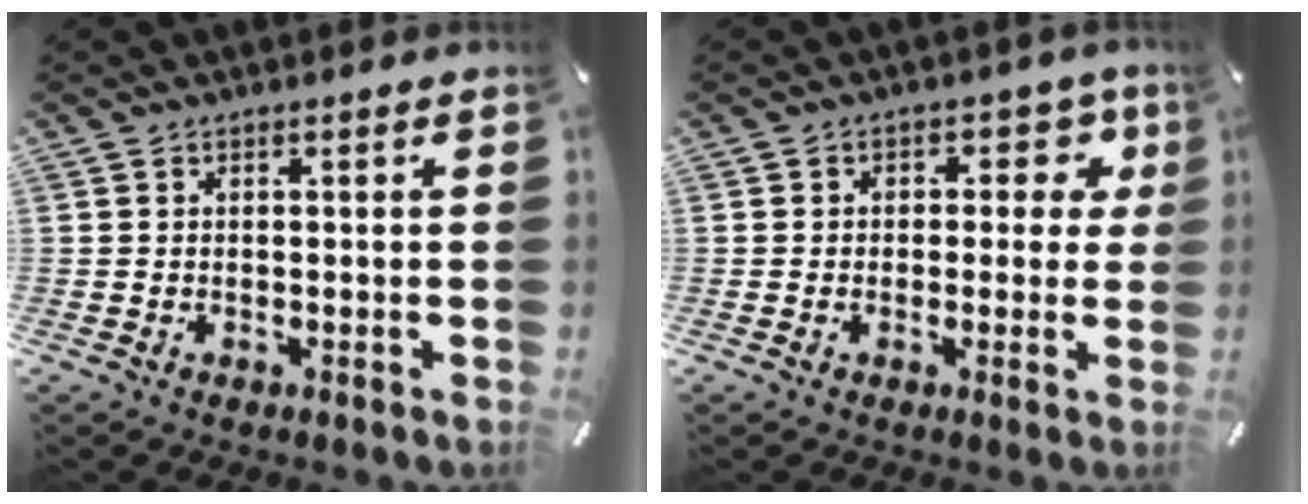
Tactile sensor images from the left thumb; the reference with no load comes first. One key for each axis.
{"total": 6.5, "fx": 1.6, "fy": 5.1, "fz": 3.7, "tx": -0.034, "ty": 0.002, "tz": 0.020}